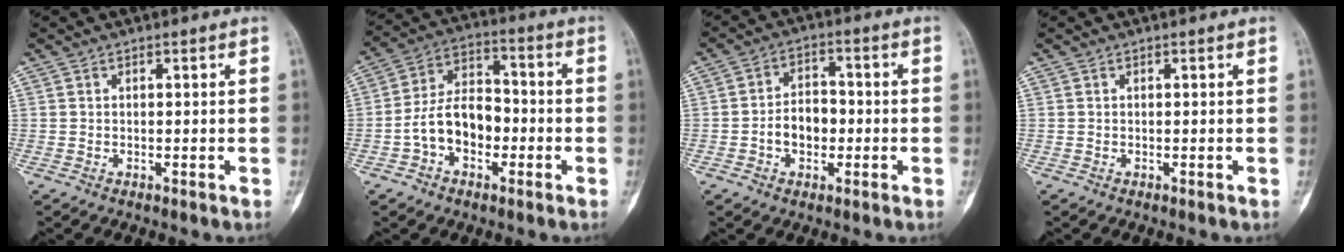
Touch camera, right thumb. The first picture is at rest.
{"total": 11.2, "force": [-3.1, 7.6, 7.7], "torque": [-0.120, 0.046, -0.064]}
{"total": 7.0, "force": [-1.4, 4.9, 4.7], "torque": [-0.057, 0.024, -0.031]}
{"total": 0.0}